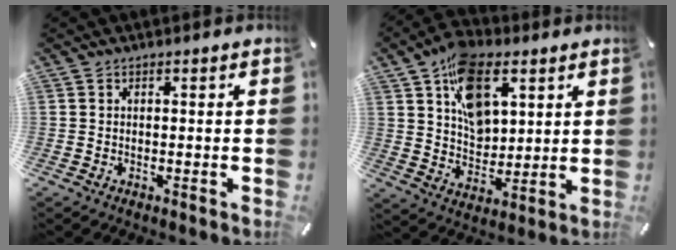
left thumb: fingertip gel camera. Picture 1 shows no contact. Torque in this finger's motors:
{"motor_torque": [2.59, 2.41, 1.46, -1.31, 0.46]}